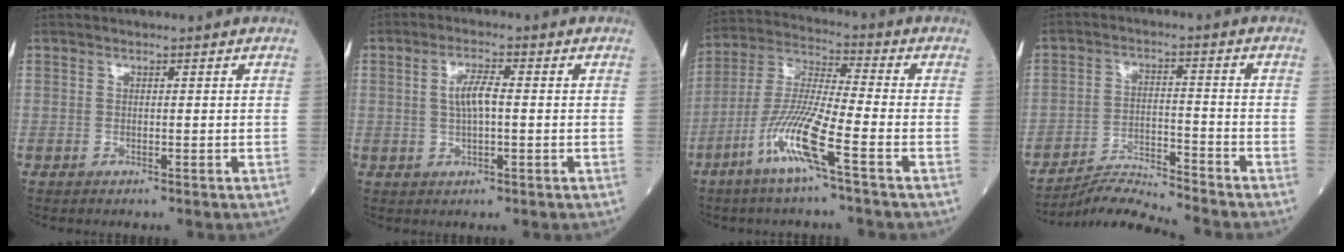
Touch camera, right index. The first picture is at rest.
{"total": 4.0, "force": [0.2, 0.9, 3.9], "torque": [-0.078, 0.008, 0.004]}
{"total": 11.2, "force": [-5.4, -0.2, 9.8], "torque": [-0.204, -0.008, -0.113]}
{"total": 6.9, "force": [-6.6, -1.8, -0.3], "torque": [-0.009, -0.009, -0.121]}